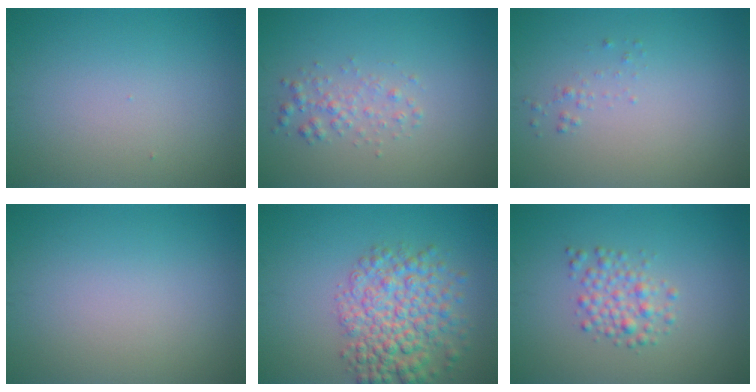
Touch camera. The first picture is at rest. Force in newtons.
{"total": 1.7, "press": 1.7, "slide": 0.0}
{"total": 0.6, "press": 0.6, "slide": 0.1}
{"total": 0.0}
{"total": 6.5, "press": 6.5, "slide": 0.2}
{"total": 2.5, "press": 2.5, "slide": 0.0}